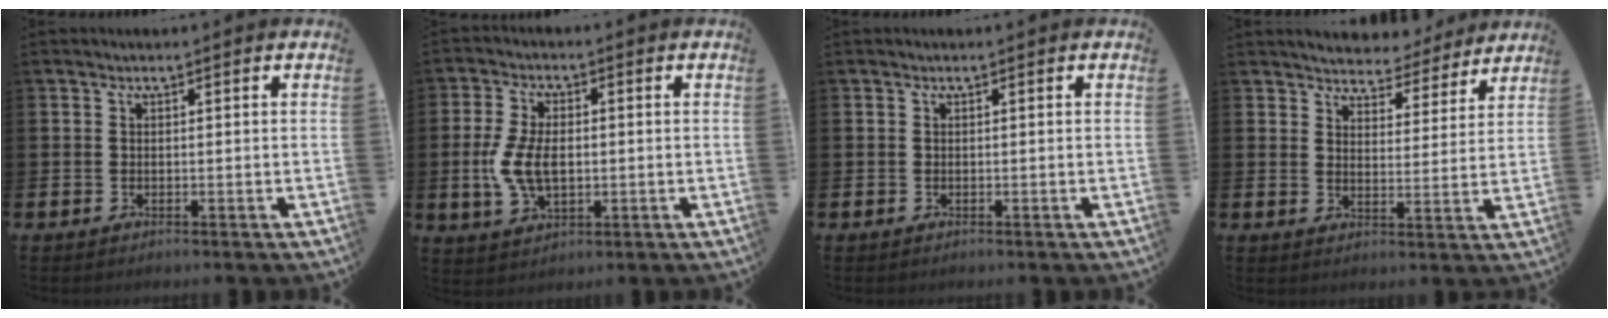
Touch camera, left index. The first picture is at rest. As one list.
[{"total": 7.1, "force": [-0.2, 4.2, 5.8], "torque": [-0.120, 0.005, -0.007]}, {"total": 0.0}, {"total": 5.1, "force": [4.9, 1.2, -0.3], "torque": [-0.005, -0.047, 0.082]}]